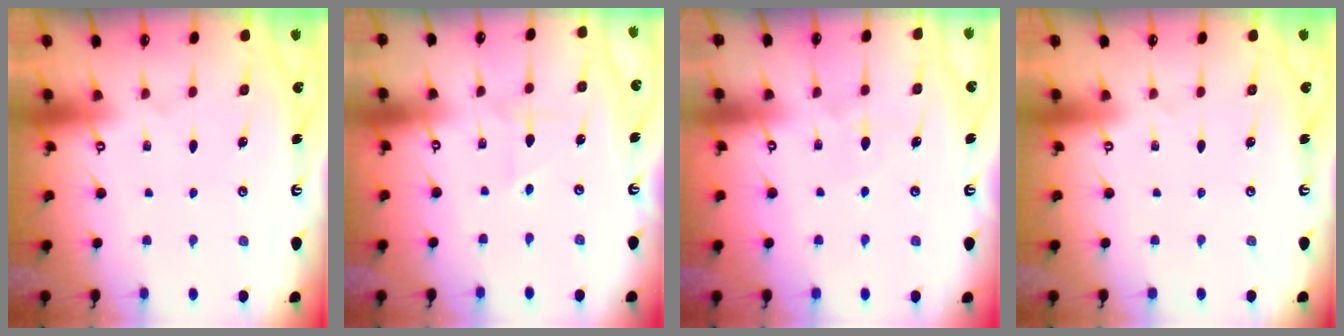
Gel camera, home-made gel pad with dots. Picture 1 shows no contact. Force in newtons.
{"total": 2.5, "press": 2.5, "slide": 0.3}
{"total": 5.4, "press": 5.4, "slide": 0.2}
{"total": 0.0}